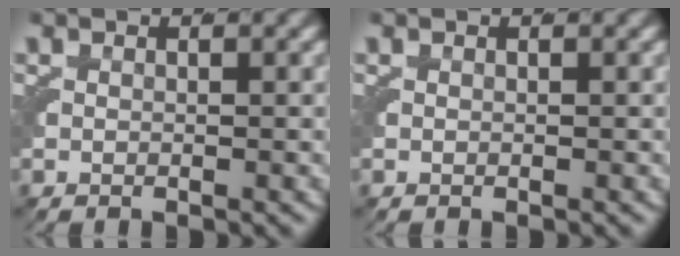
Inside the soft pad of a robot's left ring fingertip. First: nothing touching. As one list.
[{"total": 0.0}]